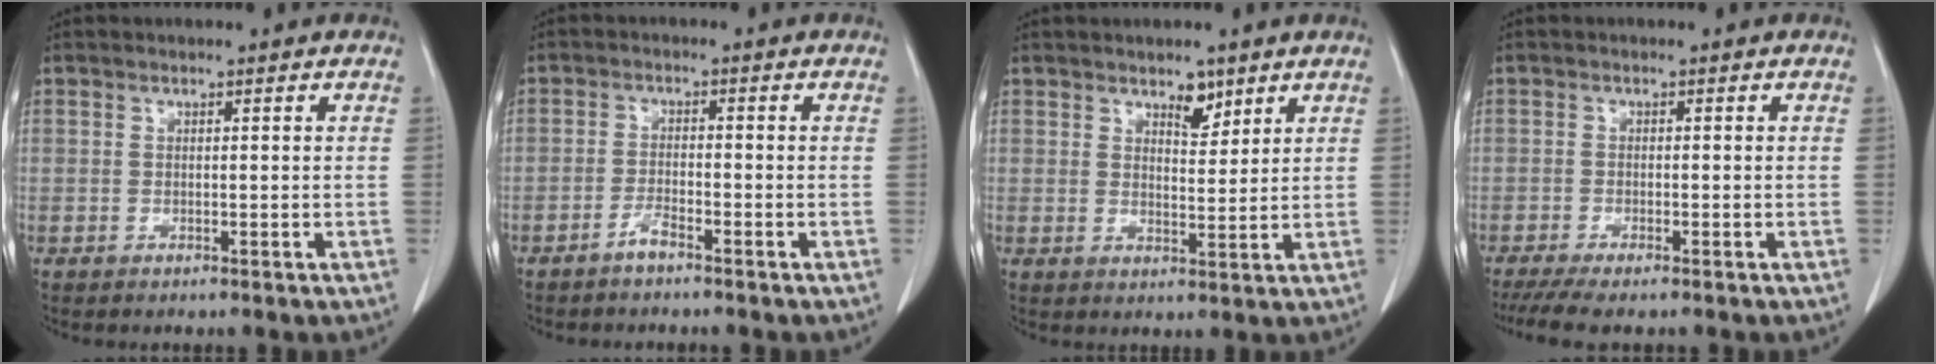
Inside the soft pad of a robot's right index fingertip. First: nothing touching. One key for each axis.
{"total": 2.1, "fx": -1.8, "fy": 0.1, "fz": 1.2, "tx": -0.028, "ty": -0.002, "tz": -0.033}
{"total": 3.3, "fx": 2.4, "fy": 1.4, "fz": 1.8, "tx": -0.025, "ty": -0.005, "tz": 0.040}
{"total": 6.0, "fx": -4.8, "fy": 0.6, "fz": 3.5, "tx": -0.052, "ty": -0.014, "tz": -0.078}